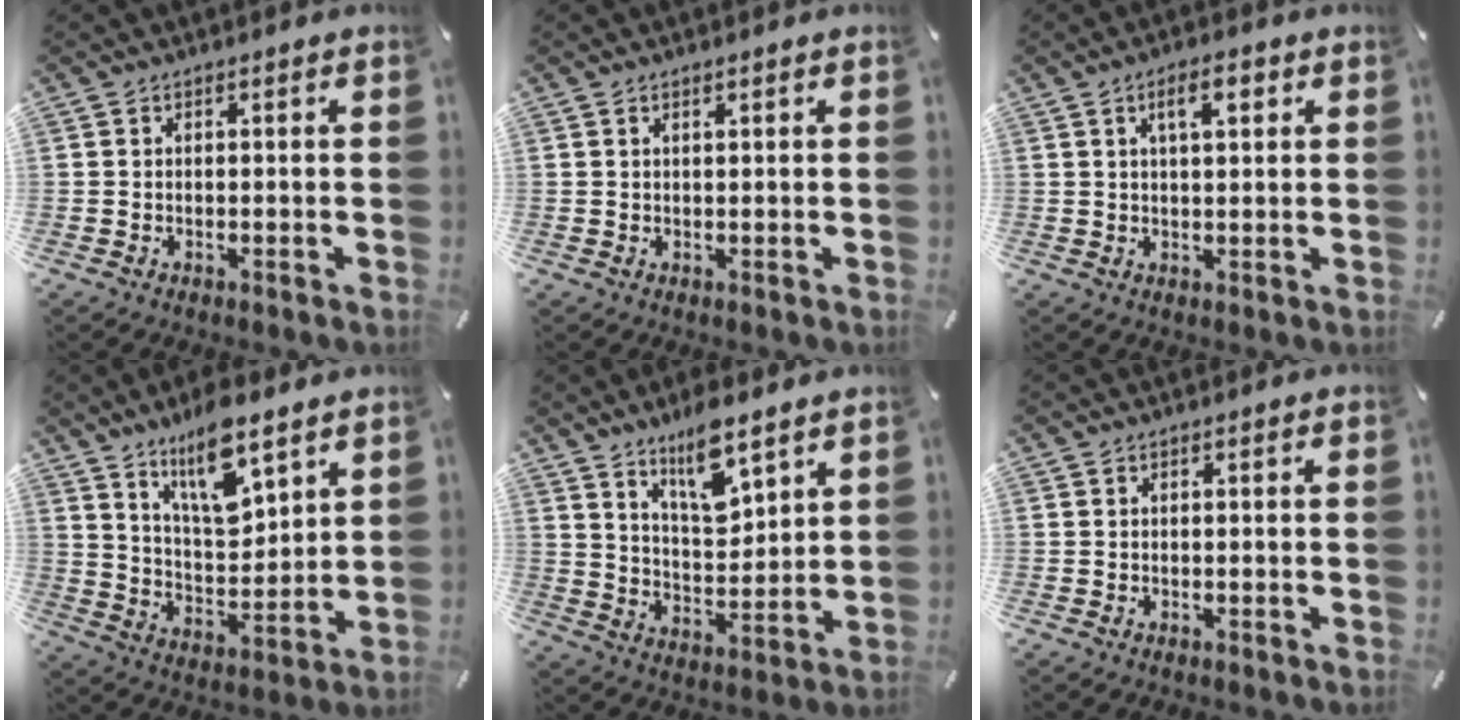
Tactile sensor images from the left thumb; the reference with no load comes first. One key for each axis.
{"total": 0.7, "fx": 0.4, "fy": 0.2, "fz": 0.5, "tx": -0.009, "ty": 0.001, "tz": 0.006}
{"total": 5.7, "fx": 2.4, "fy": 2.2, "fz": 4.7, "tx": -0.075, "ty": -0.001, "tz": 0.035}
{"total": 13.7, "fx": 9.8, "fy": 5.5, "fz": 7.8, "tx": -0.132, "ty": -0.054, "tz": 0.173}
{"total": 11.2, "fx": 8.3, "fy": 4.0, "fz": 6.4, "tx": -0.108, "ty": -0.046, "tz": 0.146}
{"total": 0.0}